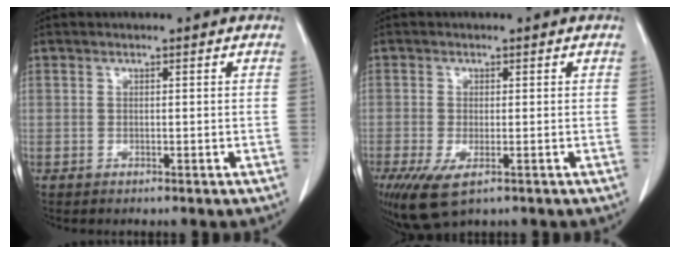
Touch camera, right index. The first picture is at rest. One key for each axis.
{"total": 7.0, "fx": -3.7, "fy": 2.9, "fz": 5.3, "tx": -0.100, "ty": -0.020, "tz": -0.059}